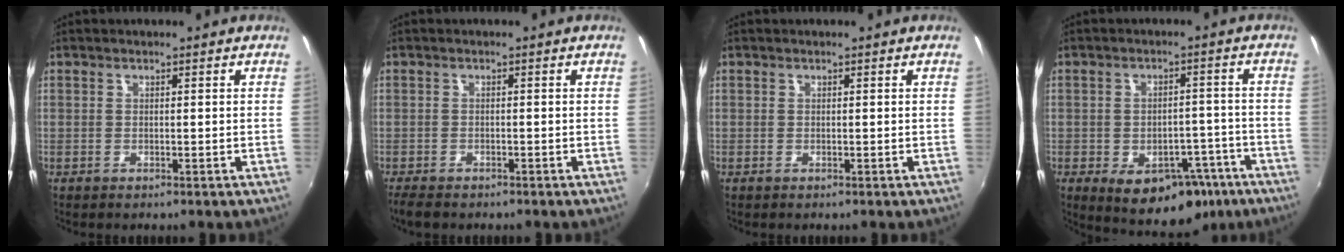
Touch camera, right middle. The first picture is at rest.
{"total": 3.9, "force": [-3.3, 1.2, 1.6], "torque": [-0.041, -0.021, -0.059]}
{"total": 0.0}
{"total": 13.7, "force": [-7.3, 8.5, 7.8], "torque": [-0.119, 0.008, -0.077]}